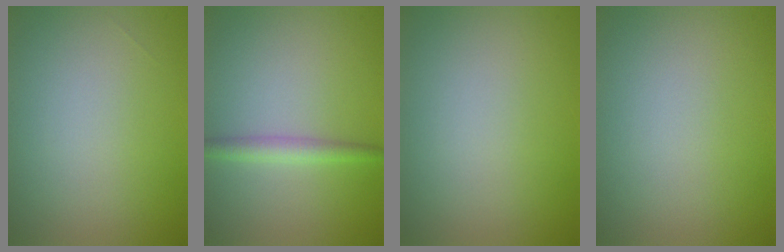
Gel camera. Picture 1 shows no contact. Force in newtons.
{"total": 1.9, "press": 1.9, "slide": 0.0}
{"total": 0.0}
{"total": 0.0}